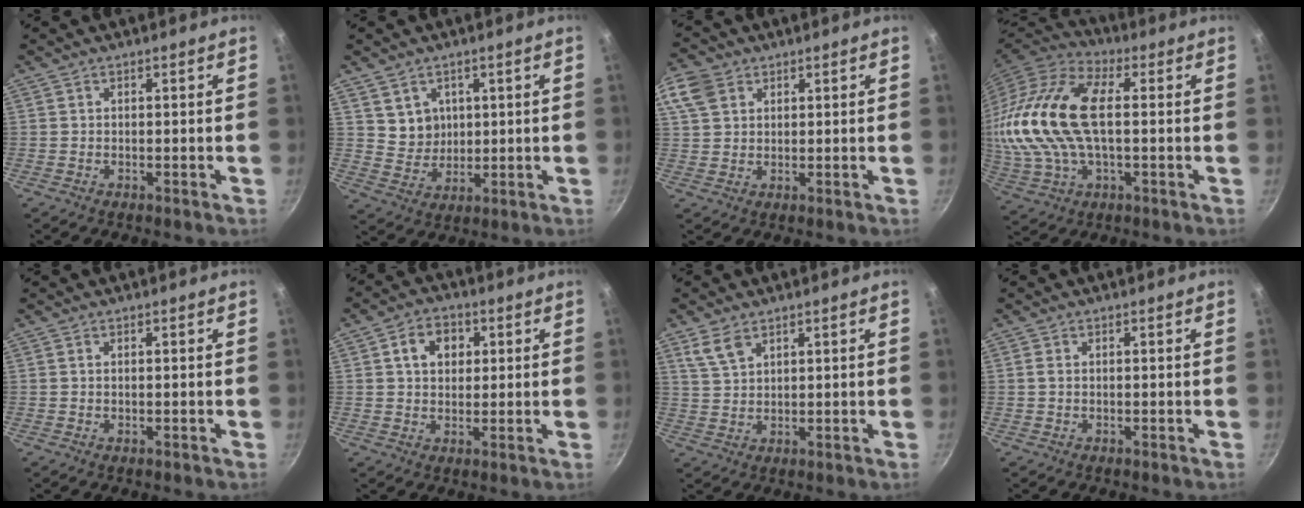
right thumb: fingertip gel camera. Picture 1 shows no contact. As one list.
[{"total": 5.9, "force": [2.1, 5.1, 1.9], "torque": [-0.014, -0.011, 0.049]}, {"total": 7.7, "force": [3.6, 5.7, 3.8], "torque": [-0.066, 0.000, 0.063]}, {"total": 21.2, "force": [2.1, 11.6, 17.6], "torque": [-0.355, 0.020, 0.034]}, {"total": 0.0}, {"total": 6.8, "force": [1.9, 5.2, 3.9], "torque": [-0.039, 0.005, 0.025]}, {"total": 4.7, "force": [3.0, 2.4, 2.7], "torque": [-0.046, -0.011, 0.062]}, {"total": 0.9, "force": [0.0, 0.6, 0.7], "torque": [-0.013, 0.001, -0.001]}]